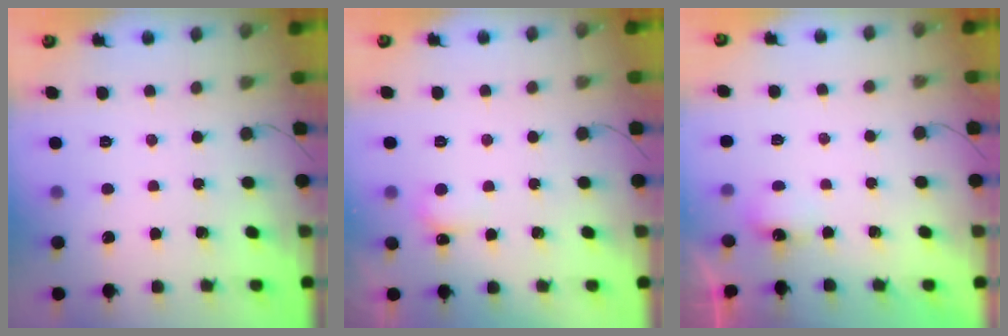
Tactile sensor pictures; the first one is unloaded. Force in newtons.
{"total": 5.5, "press": 4.1, "slide": 3.7}
{"total": 2.5, "press": 2.5, "slide": 0.6}